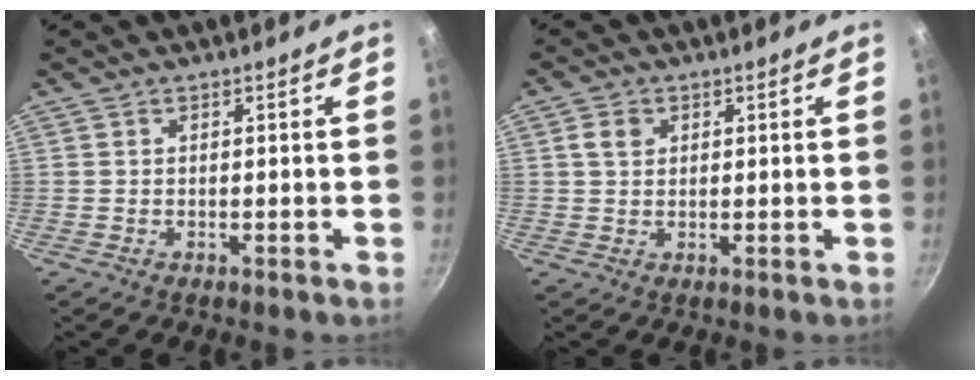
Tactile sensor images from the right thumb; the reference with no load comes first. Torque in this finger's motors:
{"motor_torque": [0.25, 0.10, 0.64, 0.10, 0.16]}